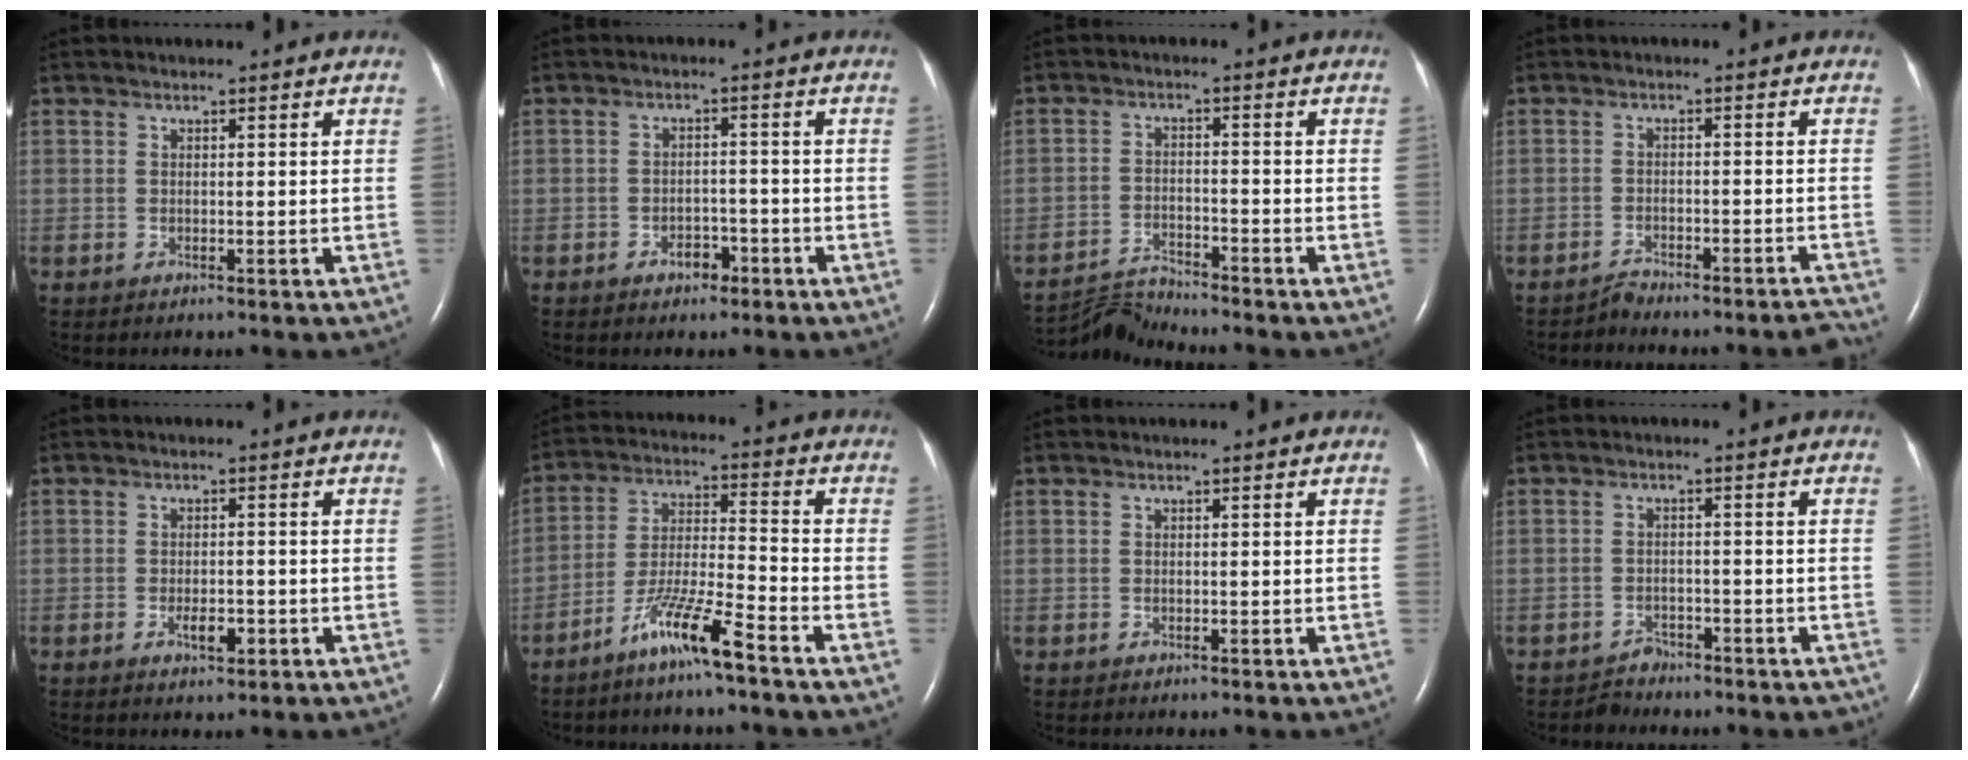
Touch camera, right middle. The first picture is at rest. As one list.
[{"total": 2.9, "force": [-1.8, 1.6, 1.5], "torque": [-0.022, 0.005, -0.024]}, {"total": 4.8, "force": [-4.5, -1.5, -0.9], "torque": [0.002, -0.018, -0.083]}, {"total": 4.6, "force": [-4.6, -0.7, 0.0], "torque": [0.020, 0.014, -0.067]}, {"total": 2.9, "force": [-1.2, 1.0, 2.4], "torque": [-0.044, 0.000, -0.017]}, {"total": 9.4, "force": [-6.7, -0.2, 6.6], "torque": [-0.131, -0.018, -0.131]}, {"total": 0.0}, {"total": 3.4, "force": [-3.0, 1.4, -0.7], "torque": [0.013, 0.004, -0.046]}]